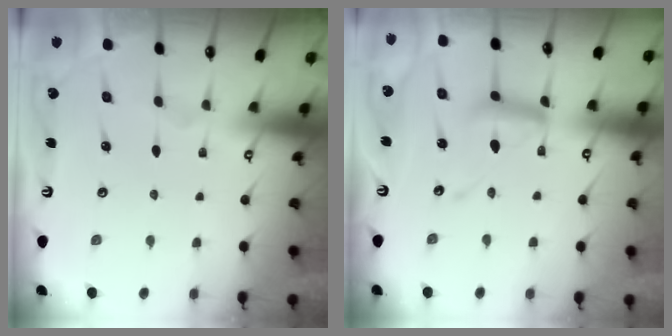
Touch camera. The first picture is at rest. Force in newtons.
{"total": 12.6, "press": 12.5, "slide": 1.1}